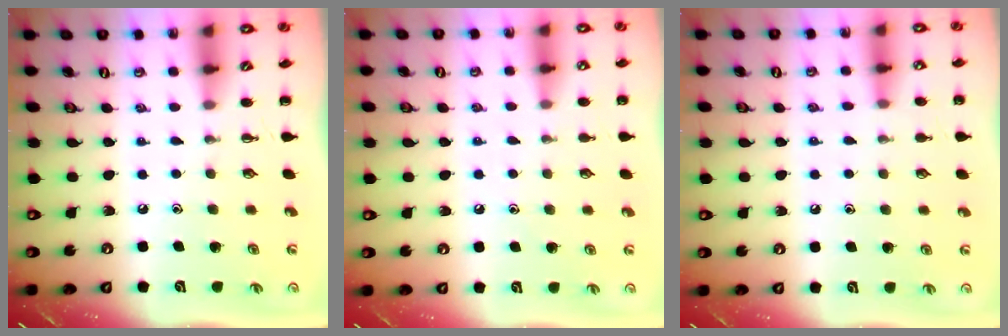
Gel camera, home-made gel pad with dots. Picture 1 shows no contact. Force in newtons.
{"total": 5.7, "press": 5.4, "slide": 1.8}
{"total": 7.8, "press": 7.5, "slide": 2.3}